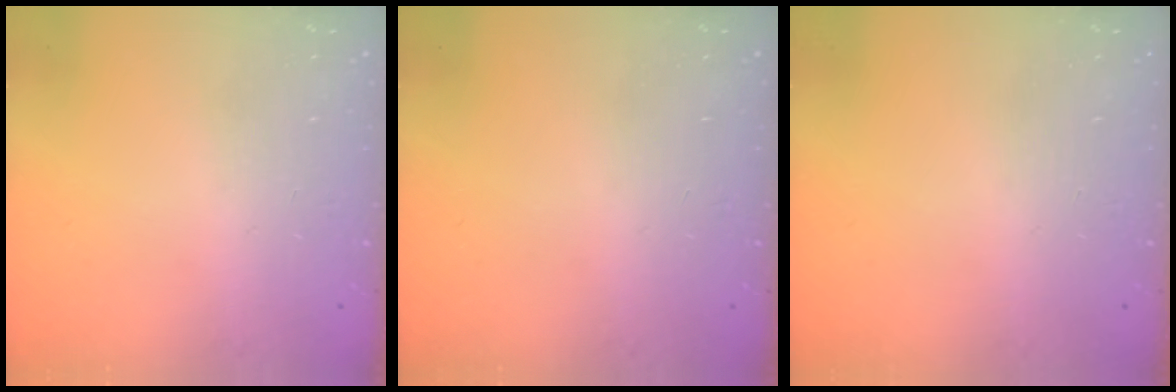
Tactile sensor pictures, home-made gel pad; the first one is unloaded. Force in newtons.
{"total": 0.0}
{"total": 0.0}